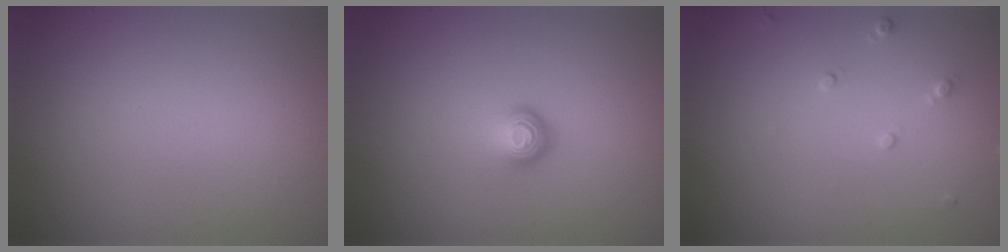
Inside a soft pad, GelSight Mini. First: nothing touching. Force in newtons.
{"total": 1.7, "press": 1.1, "slide": 1.3}
{"total": 1.1, "press": 1.1, "slide": 0.2}